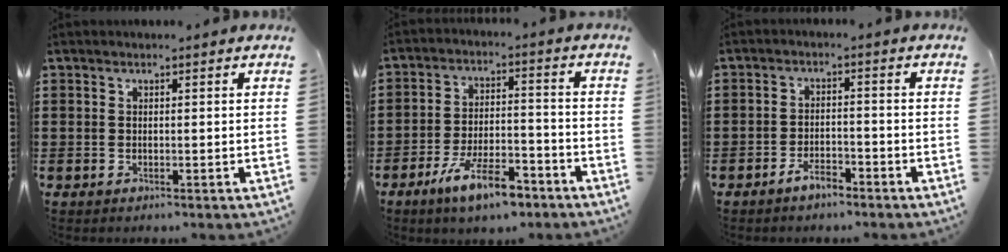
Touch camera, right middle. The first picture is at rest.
{"total": 9.0, "force": [-6.3, 2.5, 6.0], "torque": [-0.116, 0.009, -0.117]}
{"total": 3.3, "force": [-2.8, 1.0, 1.5], "torque": [-0.034, 0.007, -0.057]}